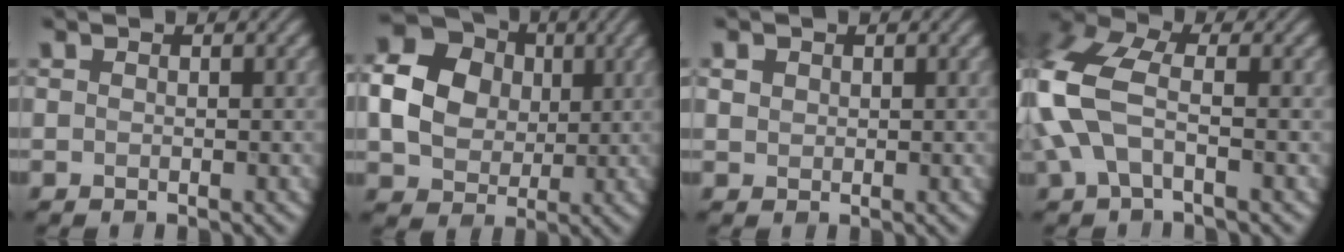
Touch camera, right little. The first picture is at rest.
{"total": 10.3, "force": [1.6, 8.9, 5.0], "torque": [-0.117, 0.028, 0.036]}
{"total": 1.0, "force": [0.3, 0.9, 0.3], "torque": [-0.006, -0.002, 0.012]}
{"total": 7.2, "force": [-0.6, 3.8, 6.1], "torque": [-0.163, 0.014, -0.024]}